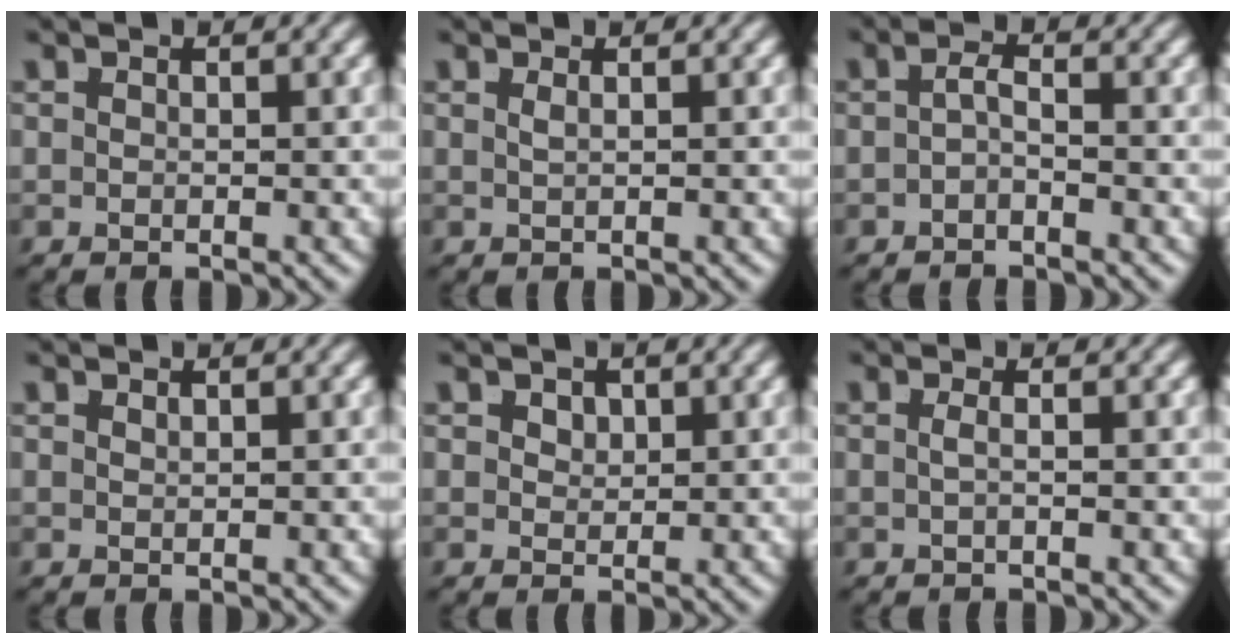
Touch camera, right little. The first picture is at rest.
{"total": 1.0, "force": [0.1, -0.9, 0.3], "torque": [-0.001, -0.005, 0.008]}
{"total": 1.2, "force": [-0.7, 0.1, 0.9], "torque": [-0.008, -0.004, -0.012]}
{"total": 0.8, "force": [0.4, -0.7, -0.1], "torque": [0.012, -0.002, 0.013]}
{"total": 1.4, "force": [1.1, 0.7, 0.5], "torque": [-0.004, -0.011, 0.030]}
{"total": 1.2, "force": [-0.5, -0.9, 0.5], "torque": [-0.012, -0.007, -0.004]}